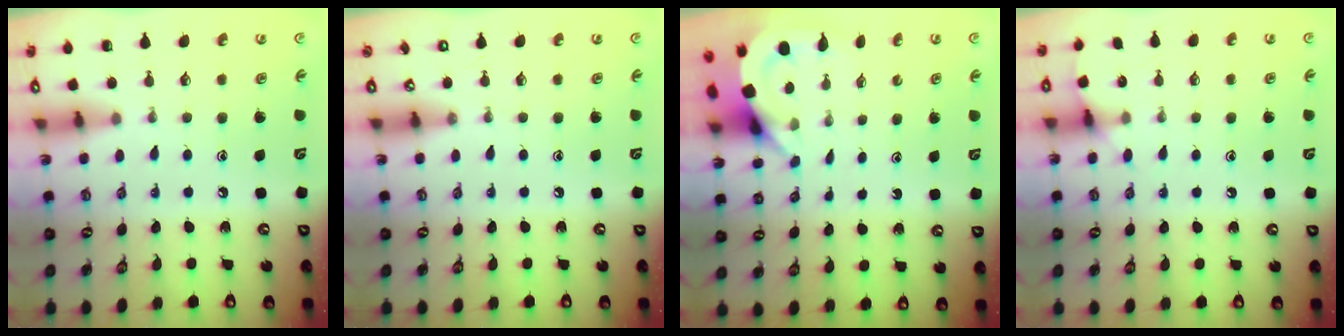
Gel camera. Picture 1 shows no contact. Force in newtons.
{"total": 0.0}
{"total": 3.5, "press": 3.5, "slide": 0.2}
{"total": 5.7, "press": 5.7, "slide": 0.7}